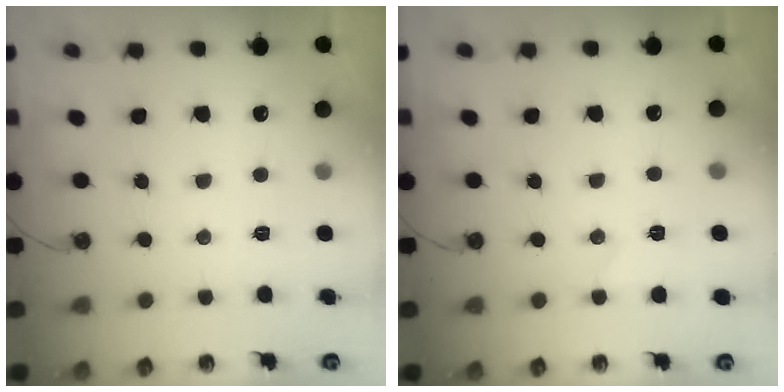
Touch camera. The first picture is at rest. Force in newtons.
{"total": 5.3, "press": 5.1, "slide": 1.5}